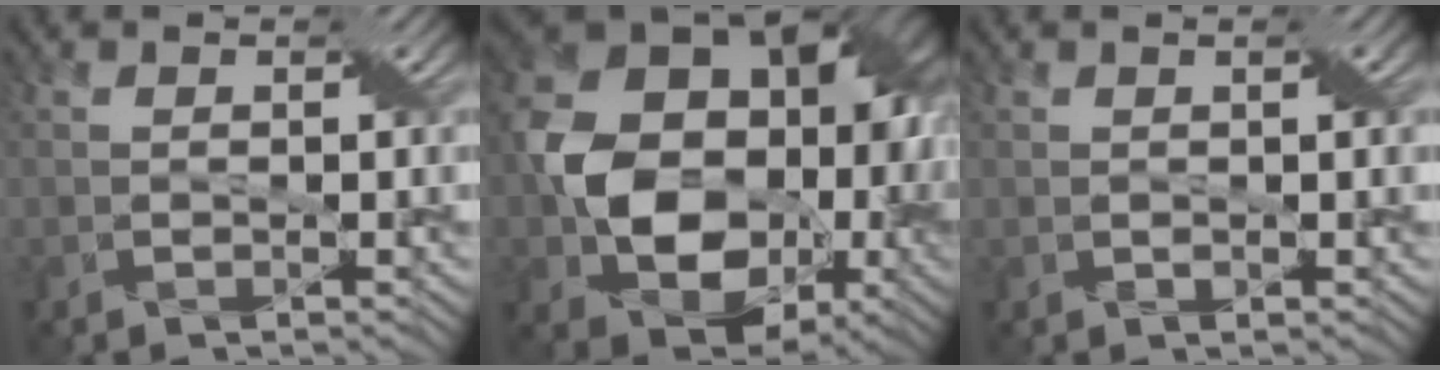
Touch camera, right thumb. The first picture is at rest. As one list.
[{"total": 17.5, "force": [-1.1, 13.2, 11.4], "torque": [-0.201, -0.030, -0.008]}, {"total": 1.7, "force": [0.3, 0.4, 1.6], "torque": [-0.031, 0.005, 0.007]}]